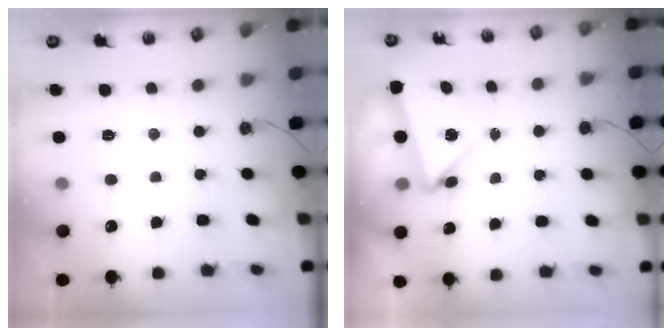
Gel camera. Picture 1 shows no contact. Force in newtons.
{"total": 6.4, "press": 6.3, "slide": 0.6}